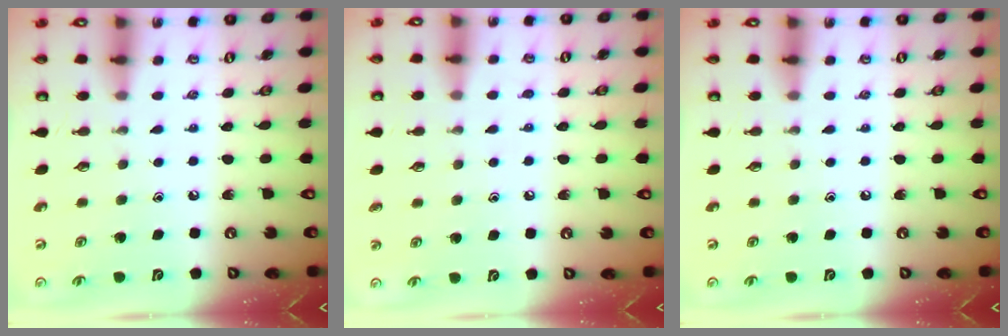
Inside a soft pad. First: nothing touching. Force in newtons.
{"total": 4.9, "press": 4.9, "slide": 0.5}
{"total": 0.0}